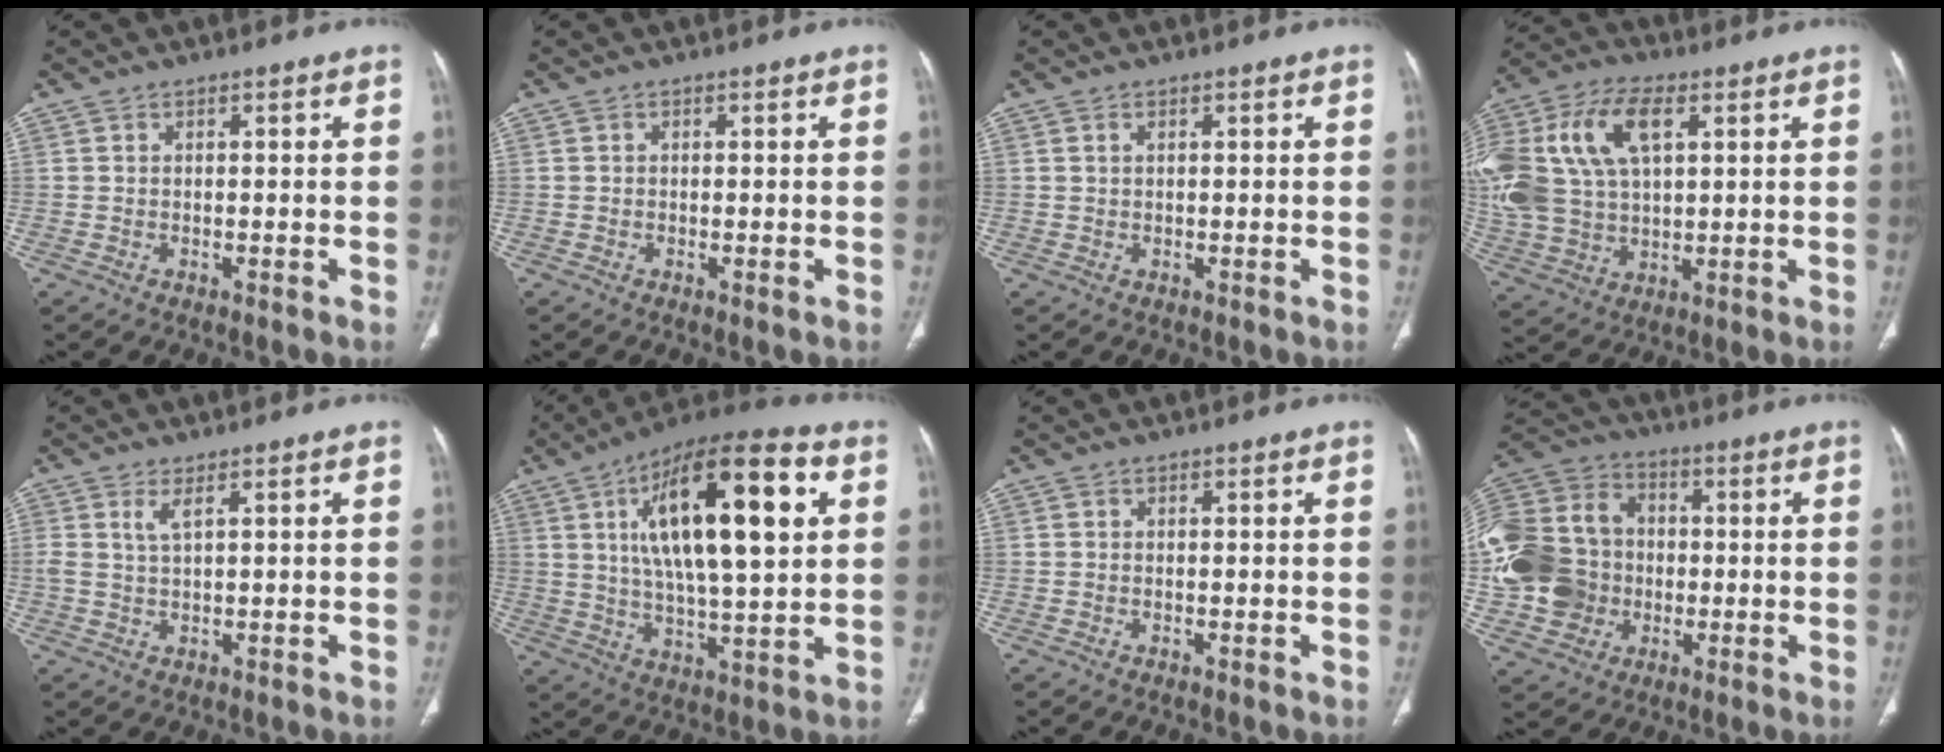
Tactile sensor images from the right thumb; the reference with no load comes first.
{"total": 0.5, "force": [-0.1, 0.2, 0.5], "torque": [-0.011, -0.002, -0.003]}
{"total": 0.6, "force": [0.3, 0.3, 0.4], "torque": [-0.011, 0.003, 0.006]}
{"total": 25.0, "force": [7.1, 15.4, 18.4], "torque": [-0.441, 0.031, 0.137]}
{"total": 2.3, "force": [1.2, 0.5, 1.9], "torque": [-0.048, -0.005, 0.030]}
{"total": 24.3, "force": [6.8, 8.5, 21.7], "torque": [-0.346, -0.001, 0.103]}
{"total": 0.0}
{"total": 21.9, "force": [-1.7, 18.5, 11.6], "torque": [-0.253, 0.033, -0.026]}